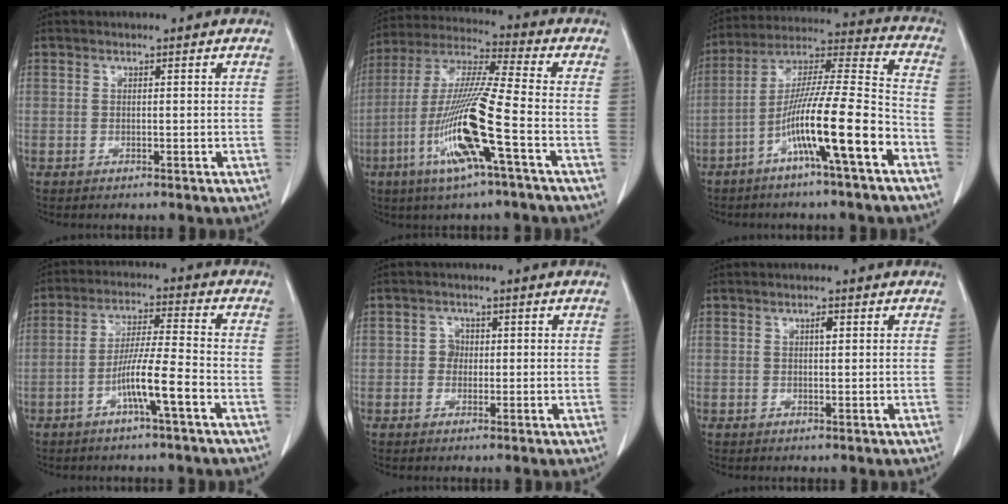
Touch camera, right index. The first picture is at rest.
{"total": 14.4, "force": [-5.2, -0.4, 13.4], "torque": [-0.277, -0.011, -0.105]}
{"total": 15.6, "force": [-7.1, 0.0, 13.8], "torque": [-0.248, 0.004, -0.127]}
{"total": 7.9, "force": [-3.5, -0.3, 7.0], "torque": [-0.132, 0.004, -0.067]}
{"total": 1.9, "force": [-0.2, 1.7, 0.8], "torque": [-0.006, 0.006, -0.006]}
{"total": 1.1, "force": [0.4, 0.4, 1.0], "torque": [-0.017, 0.002, 0.004]}